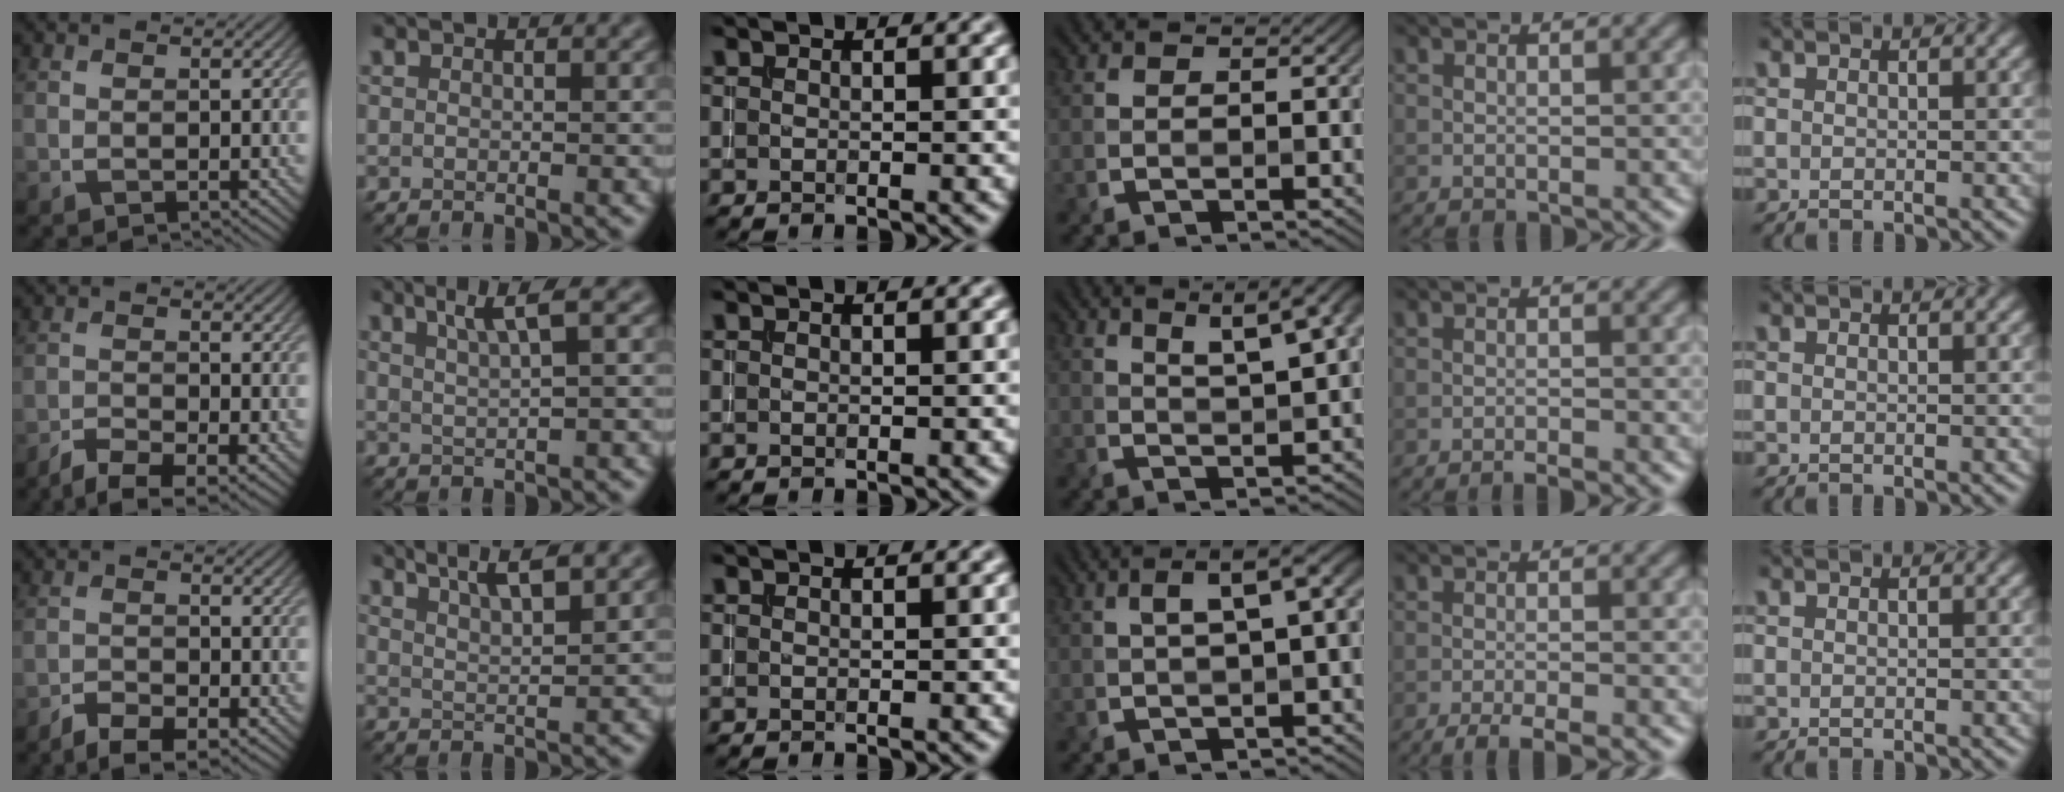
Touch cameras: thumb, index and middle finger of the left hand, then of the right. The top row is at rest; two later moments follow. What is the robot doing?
{"motion": "pour", "object": "almond"}